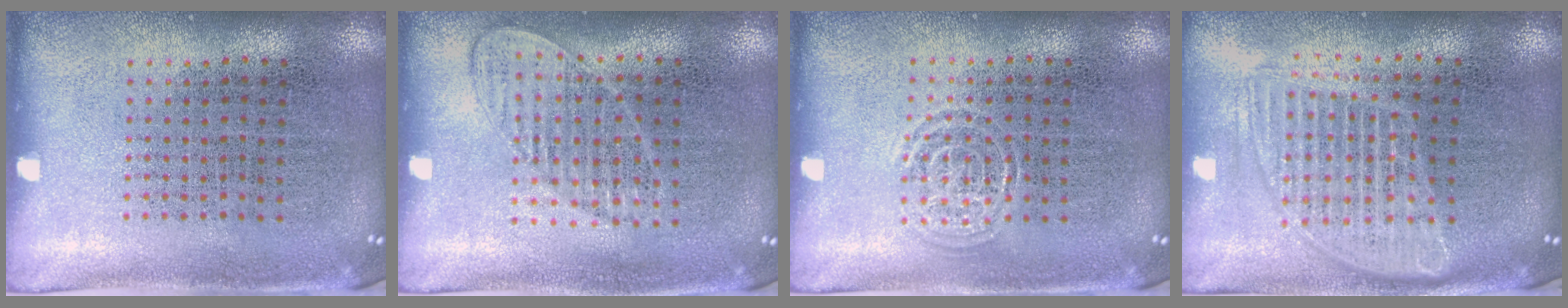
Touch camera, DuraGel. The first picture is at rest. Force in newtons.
{"total": 1.0, "press": 1.0, "slide": 0.3}
{"total": 1.4, "press": 1.4, "slide": 0.3}
{"total": 1.7, "press": 1.4, "slide": 1.0}